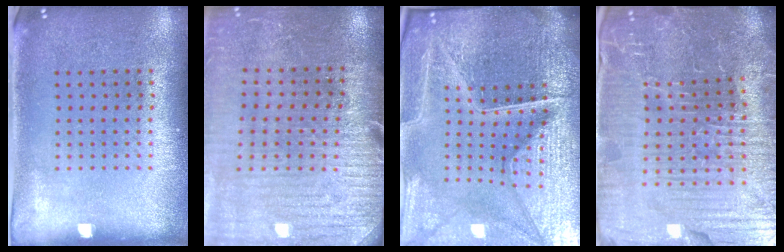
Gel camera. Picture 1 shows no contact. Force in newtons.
{"total": 2.9, "press": 2.9, "slide": 0.6}
{"total": 6.8, "press": 6.0, "slide": 3.1}
{"total": 6.1, "press": 5.7, "slide": 2.1}